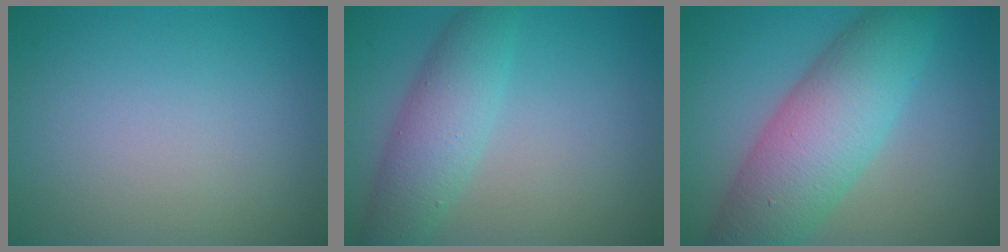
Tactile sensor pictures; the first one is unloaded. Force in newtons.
{"total": 4.7, "press": 4.7, "slide": 0.3}
{"total": 8.9, "press": 8.9, "slide": 0.2}